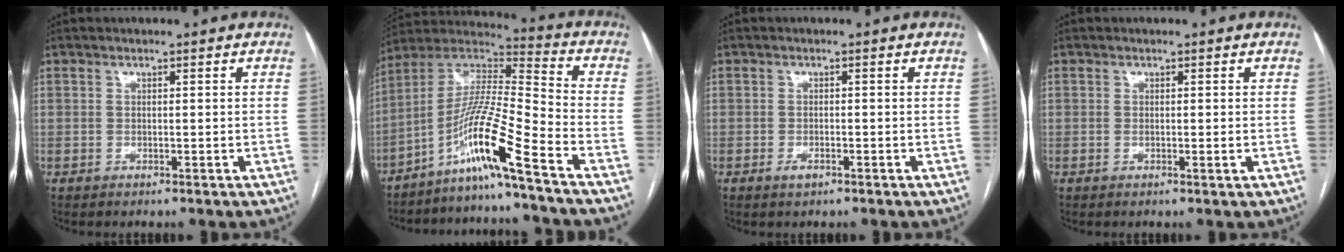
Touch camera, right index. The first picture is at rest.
{"total": 13.1, "force": [-8.3, -1.6, 10.1], "torque": [-0.199, 0.003, -0.157]}
{"total": 1.5, "force": [-0.9, 0.6, 1.1], "torque": [-0.020, 0.000, -0.012]}
{"total": 0.8, "force": [-0.1, -0.1, 0.8], "torque": [-0.018, -0.004, -0.001]}